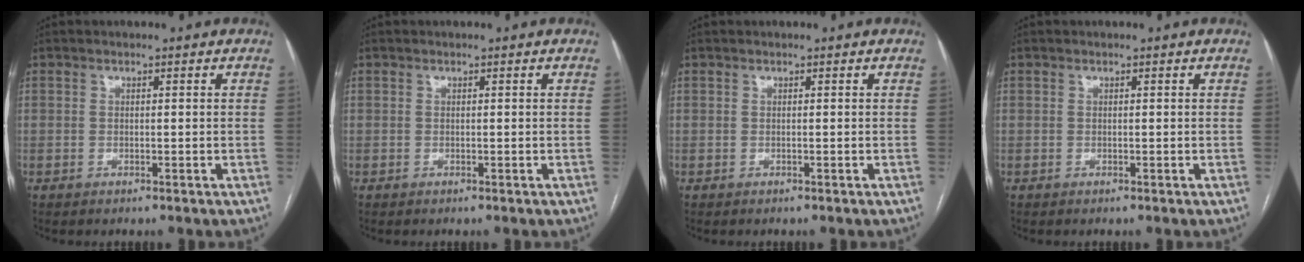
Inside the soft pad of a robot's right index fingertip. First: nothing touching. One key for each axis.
{"total": 0.0}
{"total": 0.0}
{"total": 0.0}